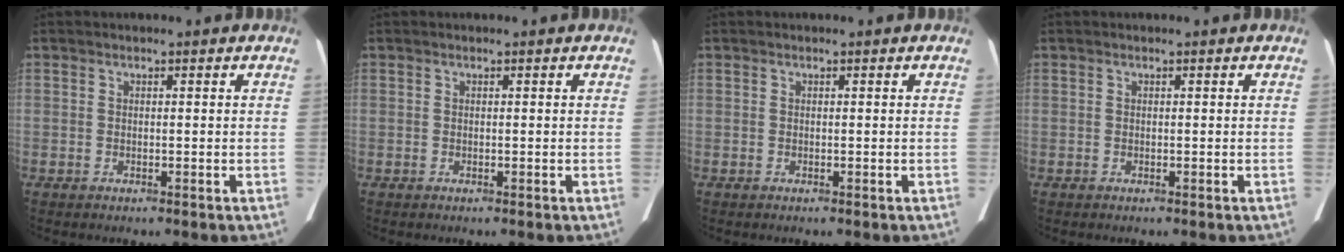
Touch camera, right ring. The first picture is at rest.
{"total": 0.0}
{"total": 0.0}
{"total": 0.0}